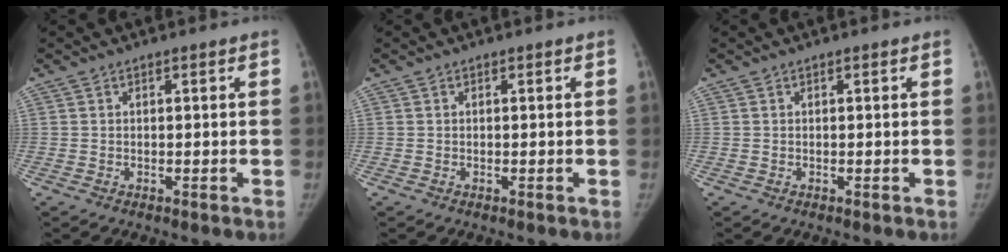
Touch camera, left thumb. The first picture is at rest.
{"total": 0.0}
{"total": 0.0}